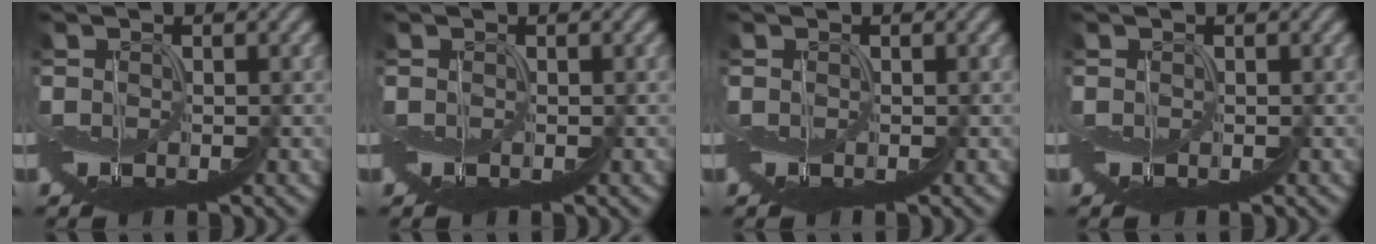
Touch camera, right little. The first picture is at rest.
{"total": 0.0}
{"total": 0.0}
{"total": 0.0}